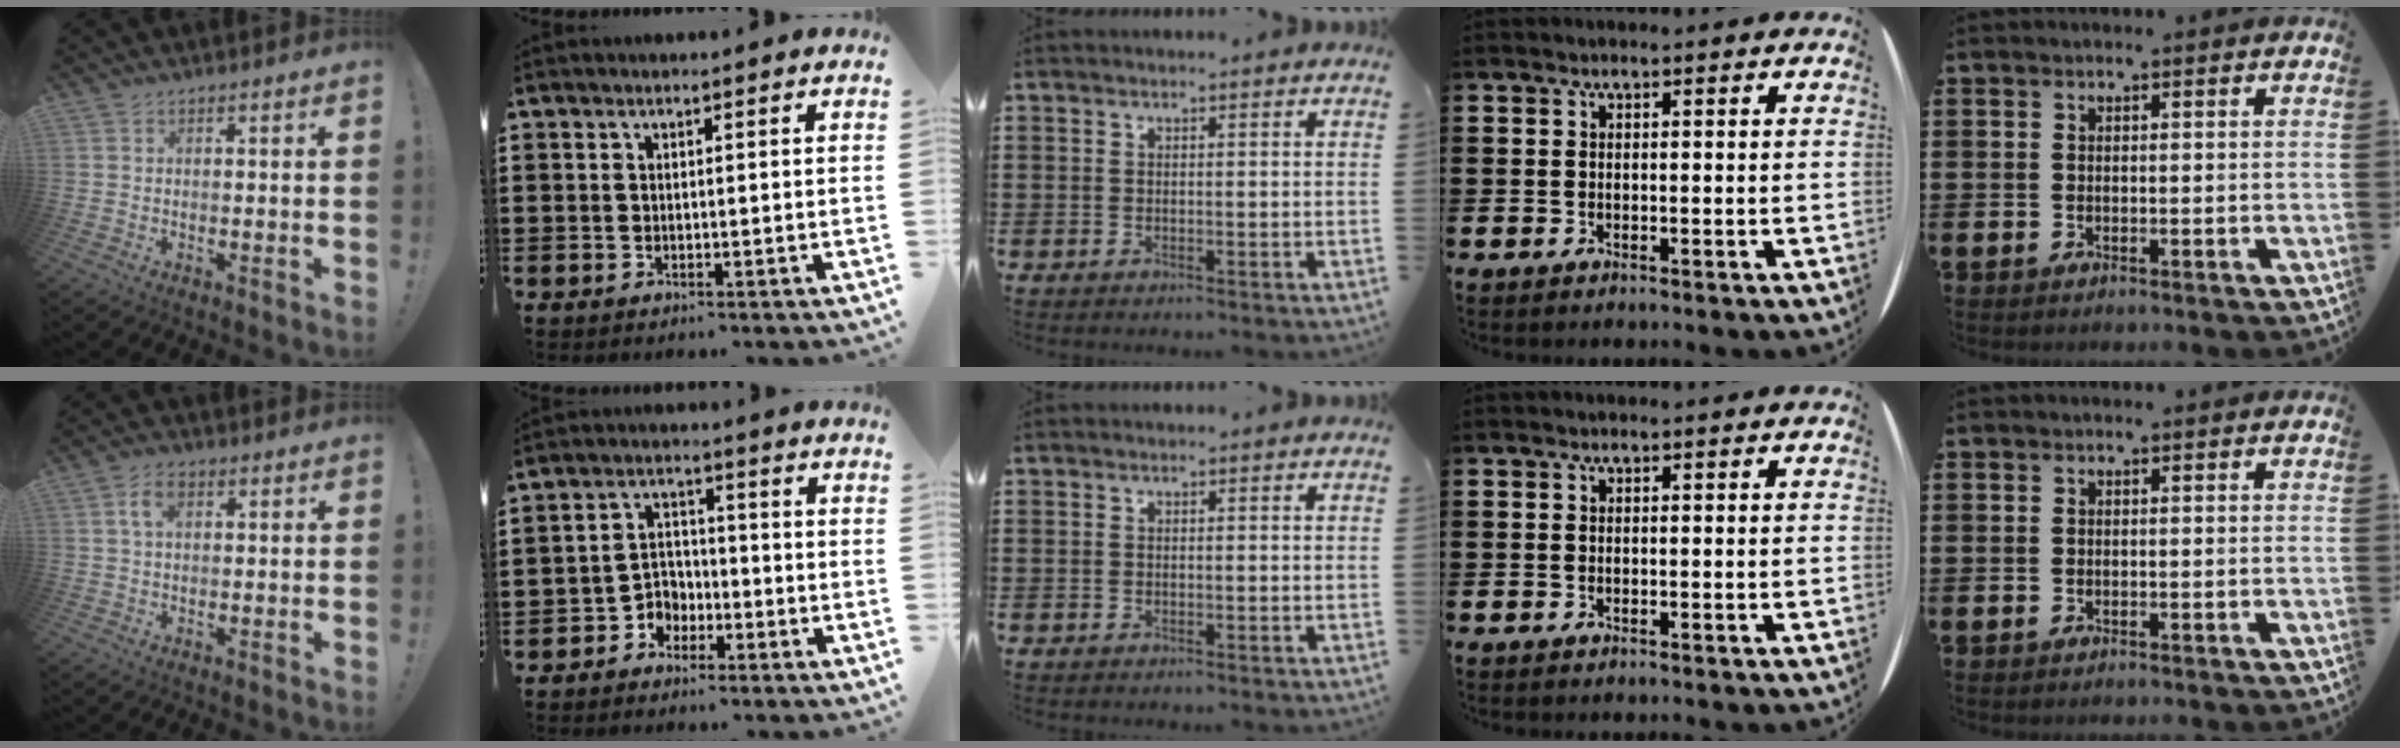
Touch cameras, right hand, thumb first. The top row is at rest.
{"thumb": {"total": 4.9, "force": [1.7, 2.9, 3.6], "torque": [-0.060, 0.002, 0.030]}, "index": {"total": 3.4, "force": [-2.3, 2.5, 0.6], "torque": [-0.022, 0.010, -0.049]}}